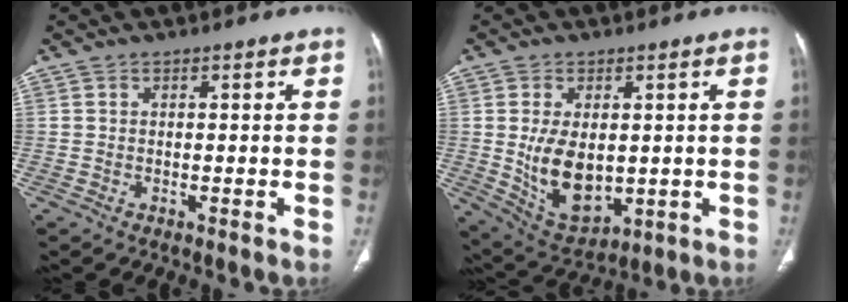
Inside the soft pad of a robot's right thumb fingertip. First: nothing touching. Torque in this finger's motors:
{"motor_torque": [-0.69, 0.72, 0.59, 0.84, 0.31]}